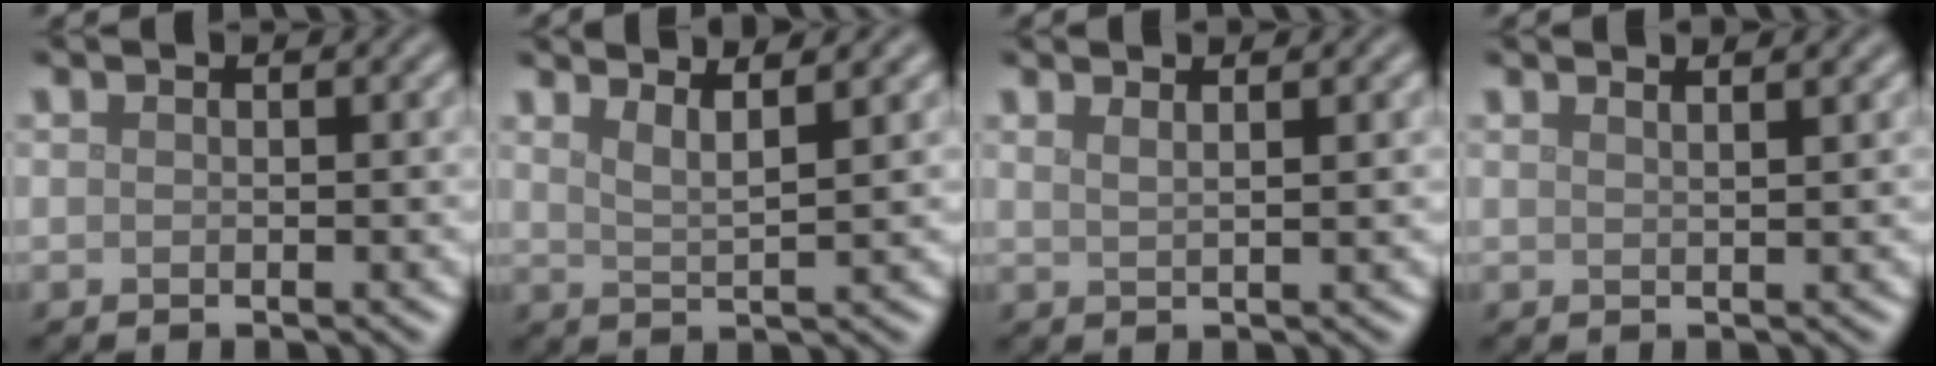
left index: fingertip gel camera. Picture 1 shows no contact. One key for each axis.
{"total": 2.9, "fx": 2.2, "fy": 0.6, "fz": 1.8, "tx": -0.019, "ty": 0.002, "tz": 0.033}
{"total": 2.0, "fx": 1.3, "fy": 0.8, "fz": 1.3, "tx": -0.004, "ty": 0.007, "tz": 0.004}
{"total": 3.0, "fx": 2.2, "fy": 1.2, "fz": 1.7, "tx": 0.008, "ty": 0.017, "tz": -0.003}